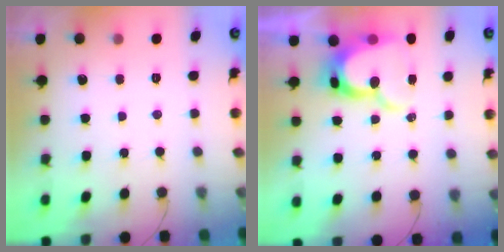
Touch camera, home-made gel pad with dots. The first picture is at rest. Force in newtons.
{"total": 12.5, "press": 12.5, "slide": 1.2}